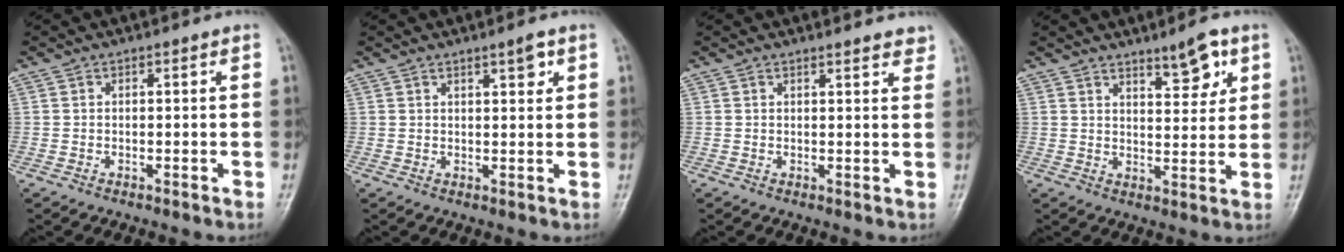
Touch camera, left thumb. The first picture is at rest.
{"total": 2.8, "force": [1.7, 0.7, 2.1], "torque": [-0.026, -0.009, 0.025]}
{"total": 3.6, "force": [3.3, 1.0, 1.2], "torque": [0.001, -0.015, 0.029]}
{"total": 6.8, "force": [4.2, 2.3, 4.8], "torque": [-0.057, -0.030, 0.063]}